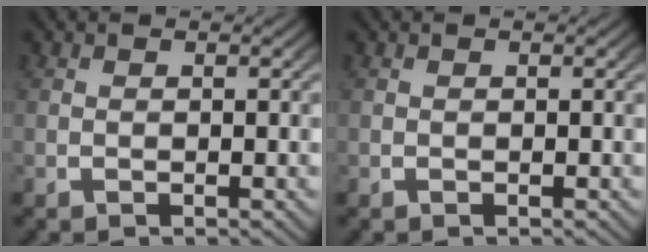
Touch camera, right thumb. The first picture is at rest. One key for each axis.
{"total": 0.0}